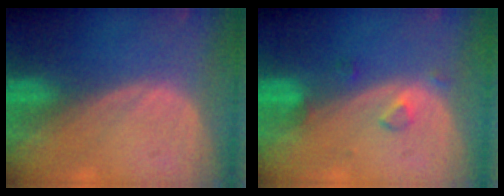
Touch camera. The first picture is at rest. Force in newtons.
{"total": 2.1, "press": 2.1, "slide": 0.1}